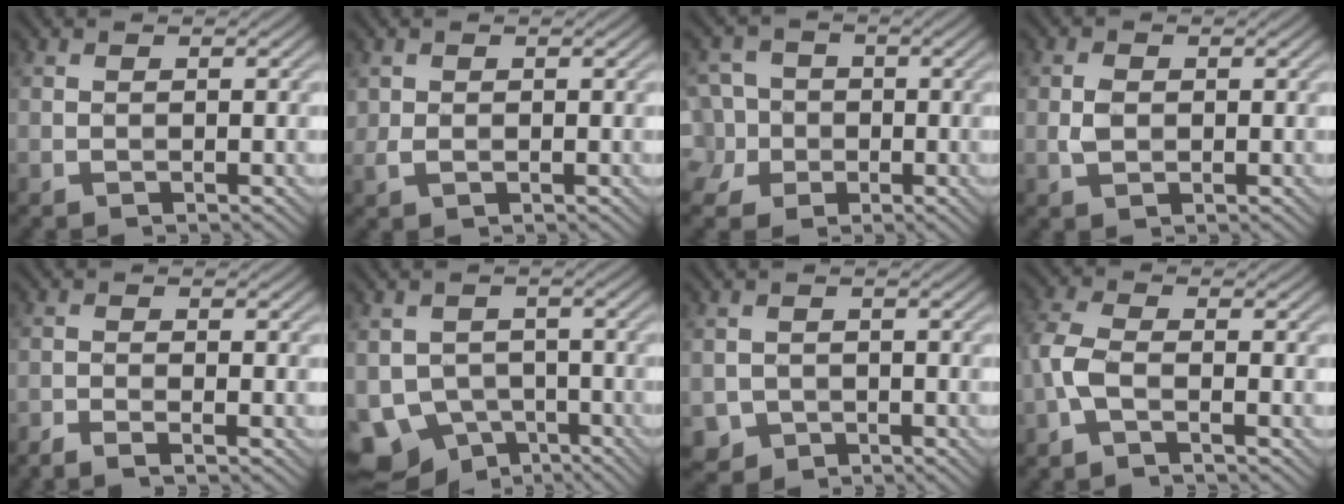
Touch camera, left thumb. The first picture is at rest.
{"total": 1.4, "force": [0.2, 1.2, 0.8], "torque": [-0.020, -0.002, 0.006]}
{"total": 6.8, "force": [-1.6, 6.1, 2.5], "torque": [-0.074, 0.002, -0.051]}
{"total": 1.8, "force": [0.0, 1.3, 1.2], "torque": [-0.029, 0.002, 0.000]}
{"total": 2.1, "force": [-1.6, 0.2, 1.3], "torque": [-0.022, -0.001, -0.041]}
{"total": 7.8, "force": [-4.7, 5.8, 2.4], "torque": [-0.052, -0.016, -0.086]}
{"total": 2.2, "force": [-1.2, 1.8, 0.2], "torque": [-0.001, -0.008, -0.026]}
{"total": 3.7, "force": [-1.4, 1.3, 3.1], "torque": [-0.085, 0.004, -0.042]}